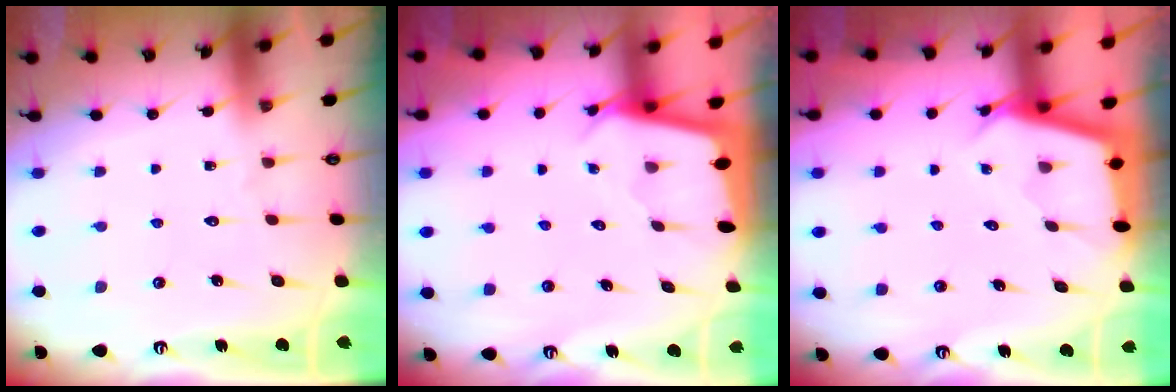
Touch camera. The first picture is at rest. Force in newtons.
{"total": 2.4, "press": 2.4, "slide": 0.1}
{"total": 2.5, "press": 2.5, "slide": 0.1}